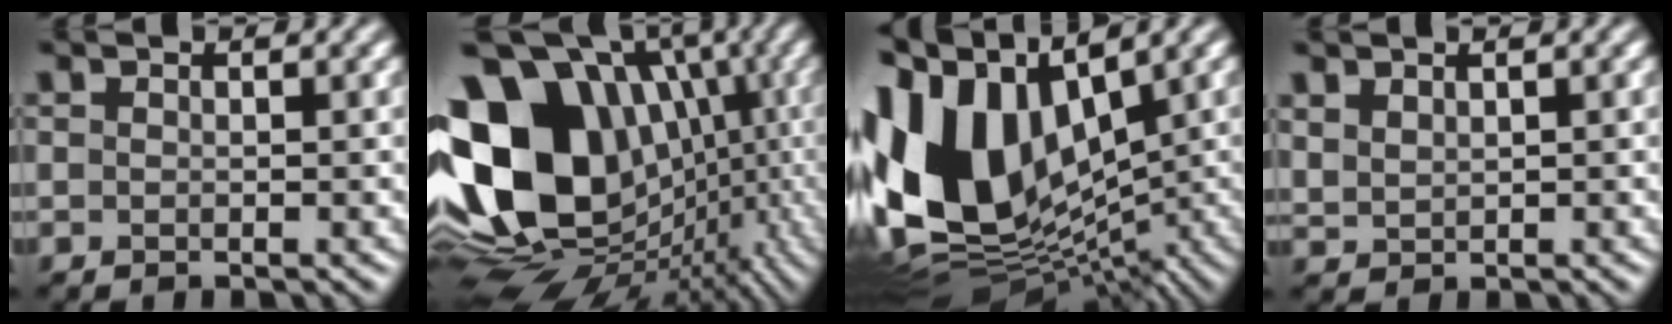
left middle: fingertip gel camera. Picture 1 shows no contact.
{"total": 19.6, "force": [1.9, 15.1, 12.4], "torque": [-0.237, 0.013, 0.069]}
{"total": 15.9, "force": [1.7, 10.4, 11.9], "torque": [-0.252, 0.026, 0.023]}
{"total": 1.2, "force": [1.1, 0.4, 0.2], "torque": [-0.009, 0.008, 0.034]}